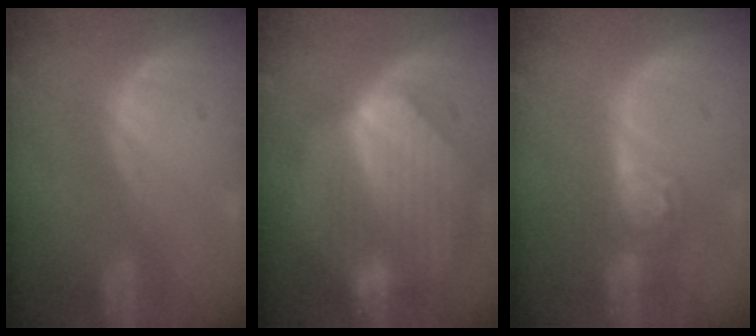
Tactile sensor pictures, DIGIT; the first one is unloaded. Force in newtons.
{"total": 8.6, "press": 7.9, "slide": 3.5}
{"total": 5.0, "press": 4.3, "slide": 2.5}